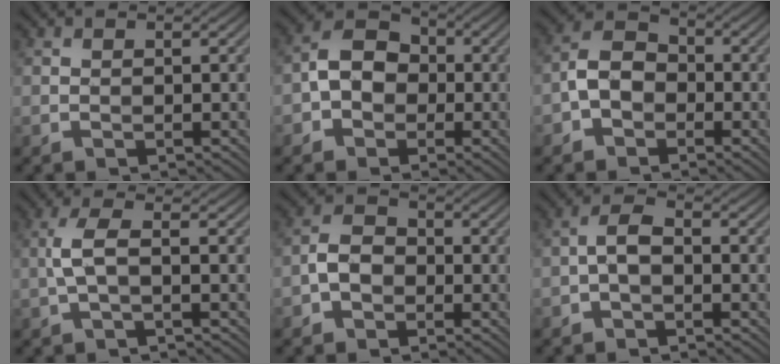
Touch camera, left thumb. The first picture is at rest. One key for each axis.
{"total": 5.7, "fx": -1.2, "fy": 4.6, "fz": 3.1, "tx": -0.060, "ty": 0.009, "tz": -0.034}
{"total": 5.1, "fx": -2.0, "fy": 3.8, "fz": 2.8, "tx": -0.056, "ty": 0.006, "tz": -0.050}
{"total": 3.2, "fx": -0.3, "fy": 0.8, "fz": 3.1, "tx": -0.071, "ty": 0.009, "tz": -0.011}
{"total": 3.7, "fx": -1.5, "fy": 2.8, "fz": 1.9, "tx": -0.040, "ty": 0.006, "tz": -0.038}
{"total": 2.9, "fx": -1.0, "fy": 1.5, "fz": 2.3, "tx": -0.044, "ty": 0.010, "tz": -0.027}